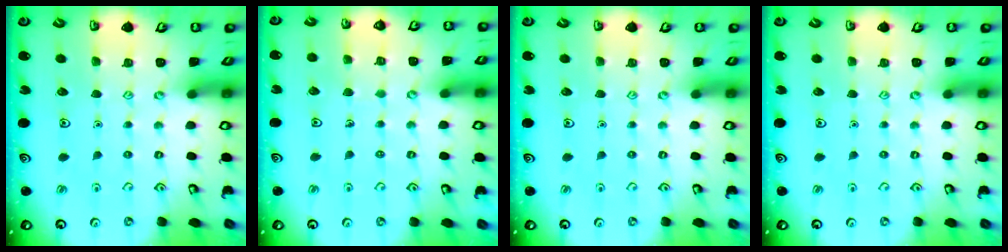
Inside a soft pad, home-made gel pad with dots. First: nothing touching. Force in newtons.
{"total": 3.2, "press": 3.2, "slide": 0.2}
{"total": 0.0}
{"total": 0.0}